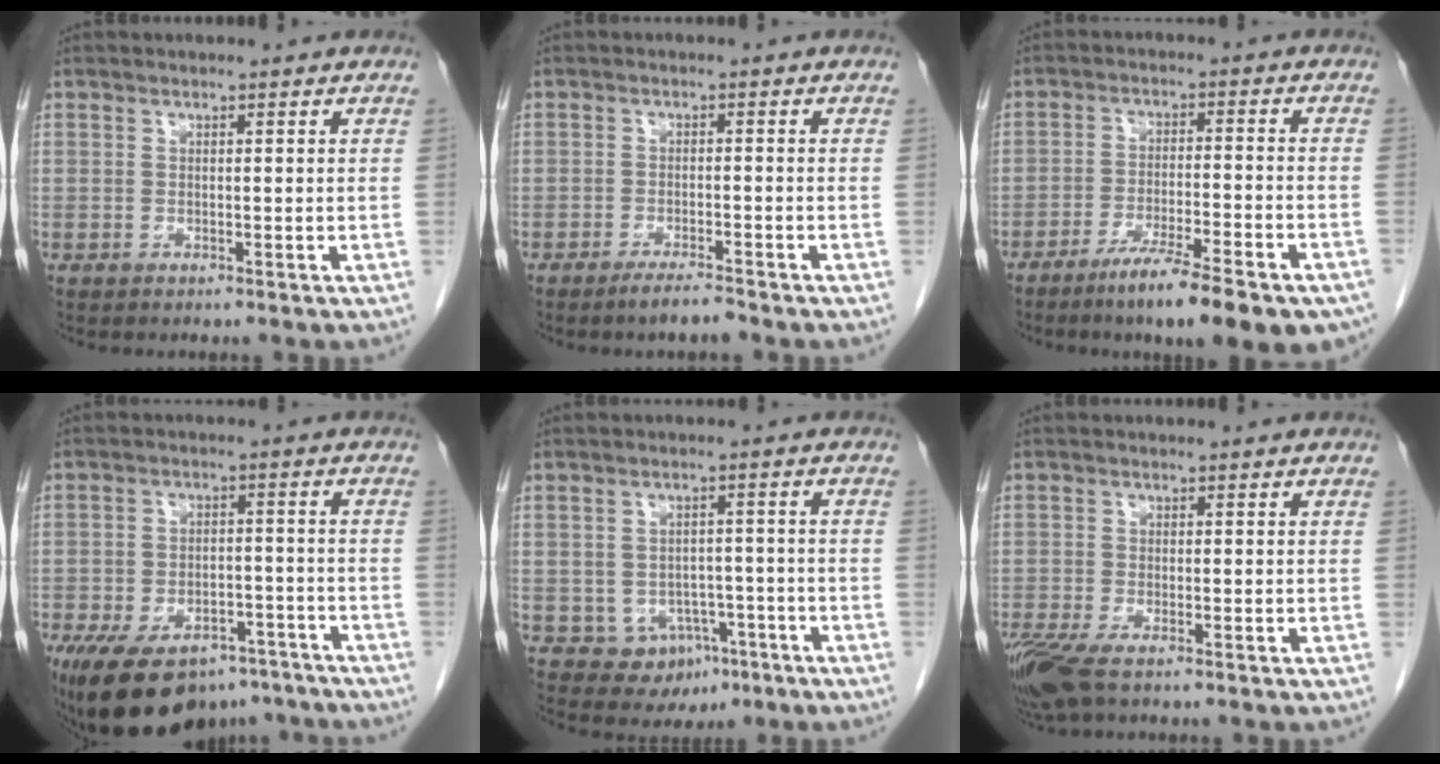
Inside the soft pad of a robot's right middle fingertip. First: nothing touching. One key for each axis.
{"total": 3.1, "fx": -2.6, "fy": 0.1, "fz": 1.8, "tx": -0.033, "ty": -0.004, "tz": -0.045}
{"total": 15.9, "fx": -11.7, "fy": 2.0, "fz": 10.6, "tx": -0.111, "ty": -0.009, "tz": -0.174}
{"total": 15.6, "fx": -11.6, "fy": 7.6, "fz": 7.3, "tx": -0.134, "ty": 0.007, "tz": -0.164}
{"total": 6.0, "fx": -2.7, "fy": 5.0, "fz": 2.0, "tx": -0.020, "ty": 0.010, "tz": -0.024}
{"total": 6.7, "fx": -4.6, "fy": 2.0, "fz": 4.4, "tx": -0.089, "ty": -0.018, "tz": -0.083}